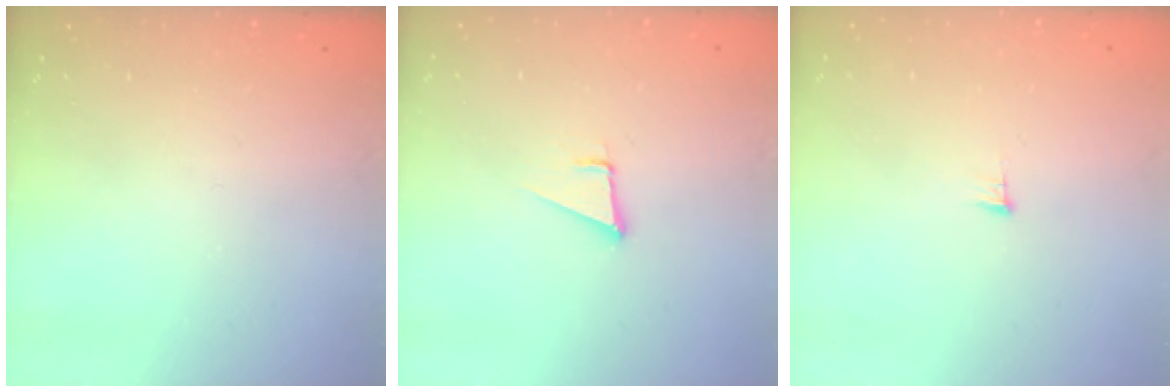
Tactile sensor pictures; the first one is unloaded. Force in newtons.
{"total": 3.6, "press": 2.7, "slide": 2.4}
{"total": 5.2, "press": 5.0, "slide": 1.3}